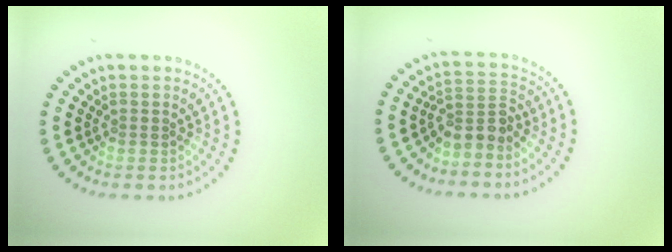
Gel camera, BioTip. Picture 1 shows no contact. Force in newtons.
{"total": 2.6, "press": 2.0, "slide": 1.8}